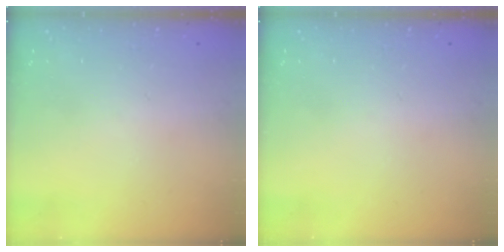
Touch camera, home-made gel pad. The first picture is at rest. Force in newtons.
{"total": 0.0}